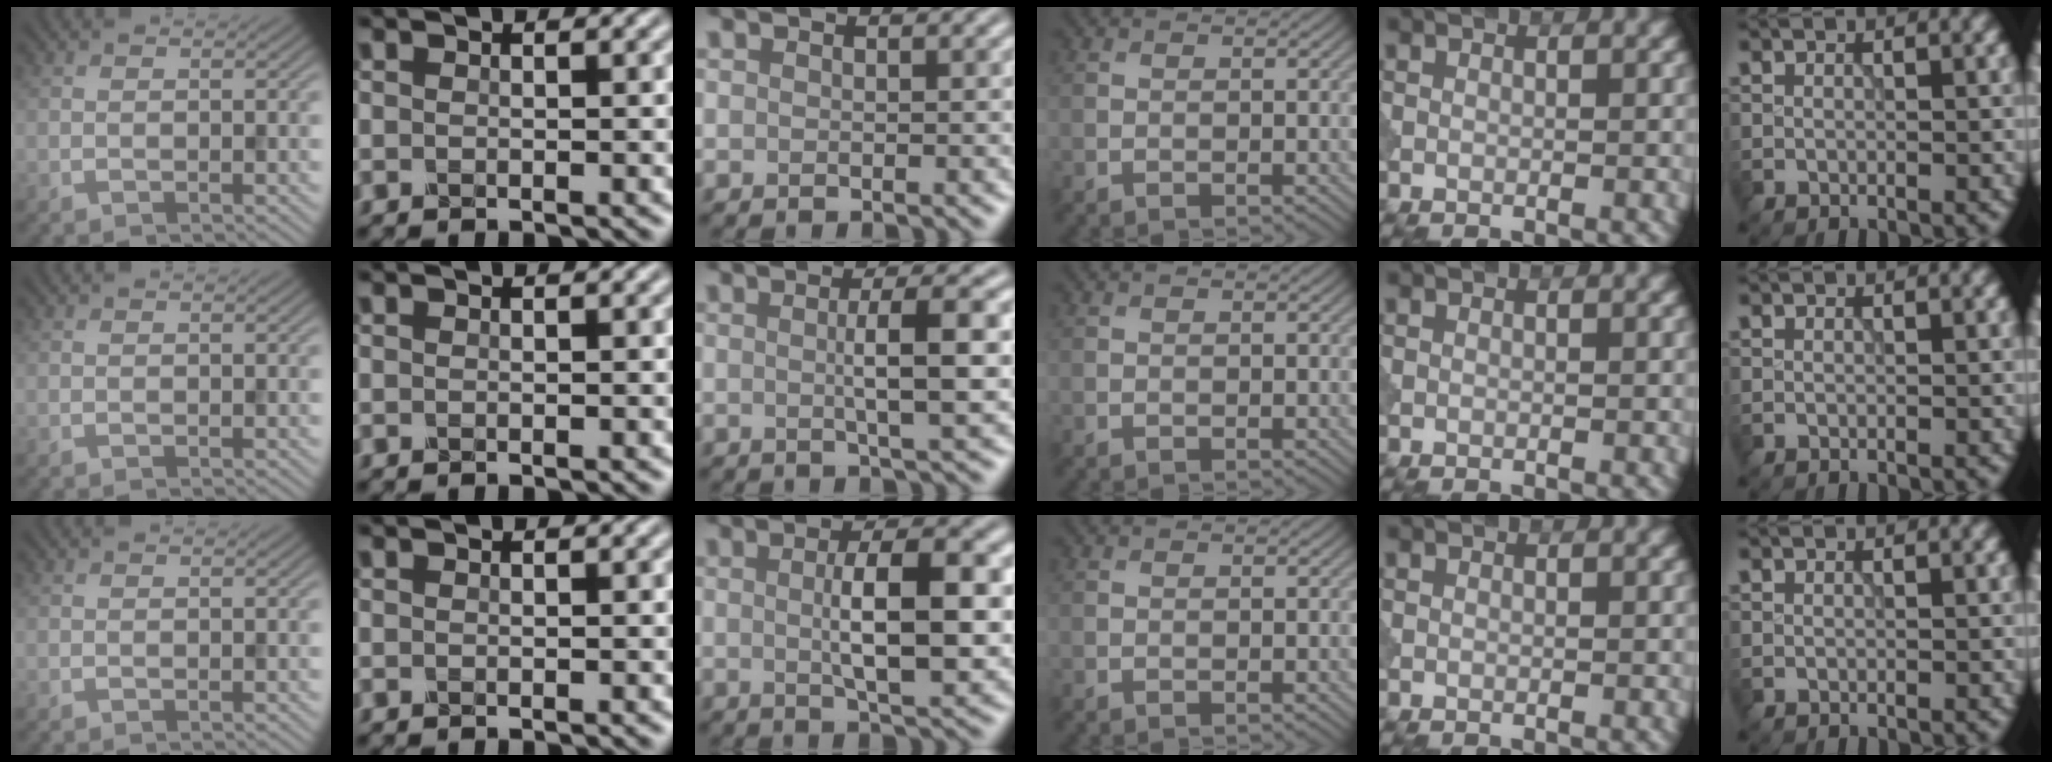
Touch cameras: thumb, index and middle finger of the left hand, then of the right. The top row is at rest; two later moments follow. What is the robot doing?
{"motion": "dispense", "object": "dispenser bottle"}